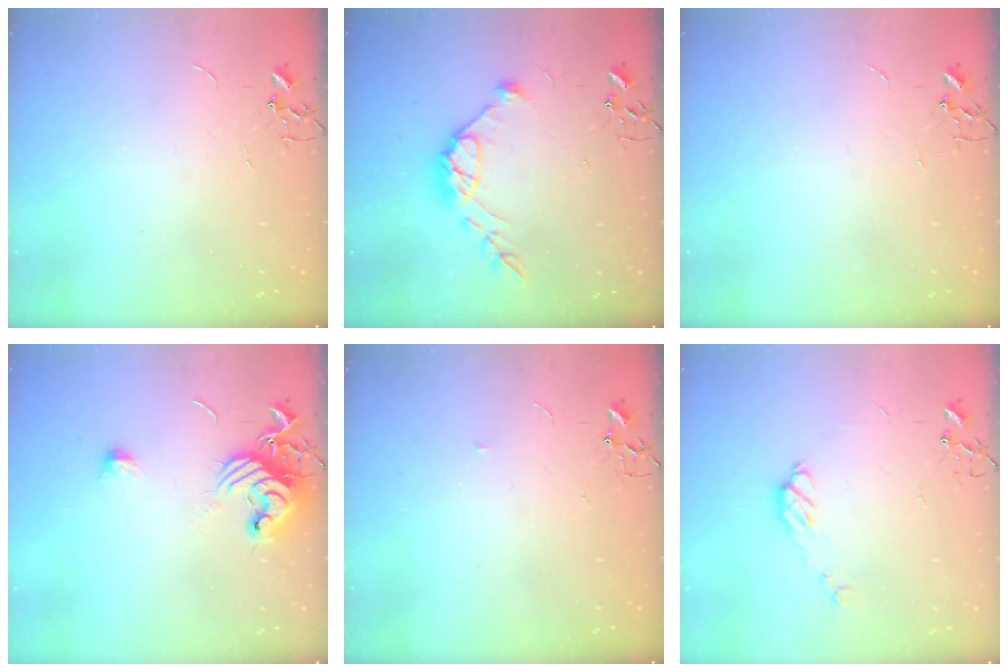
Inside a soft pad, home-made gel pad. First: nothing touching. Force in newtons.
{"total": 11.6, "press": 11.6, "slide": 0.9}
{"total": 0.0}
{"total": 12.0, "press": 12.0, "slide": 0.8}
{"total": 3.2, "press": 3.1, "slide": 0.8}
{"total": 7.1, "press": 7.1, "slide": 0.5}